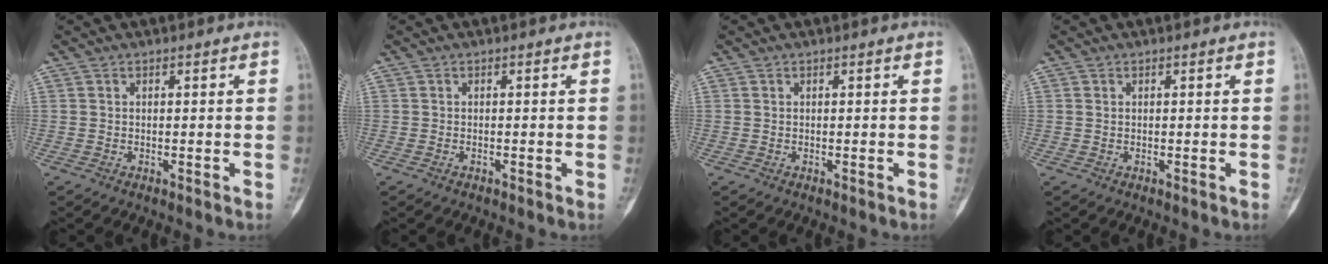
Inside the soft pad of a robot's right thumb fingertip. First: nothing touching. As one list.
[{"total": 0.0}, {"total": 0.0}, {"total": 0.5, "force": [0.2, 0.3, 0.3], "torque": [-0.007, 0.001, 0.004]}]